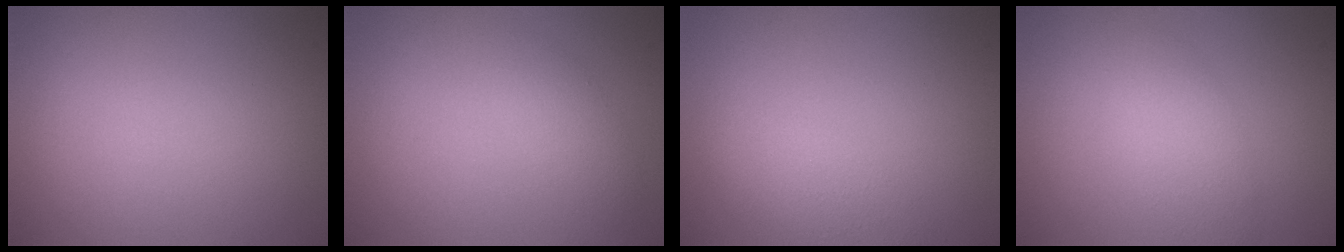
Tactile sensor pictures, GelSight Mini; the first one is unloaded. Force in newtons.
{"total": 1.7, "press": 1.7, "slide": 0.0}
{"total": 2.8, "press": 2.8, "slide": 0.1}
{"total": 2.7, "press": 2.7, "slide": 0.1}